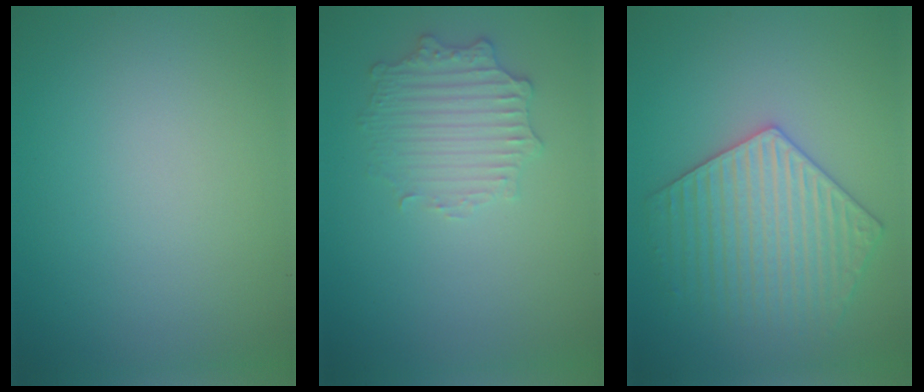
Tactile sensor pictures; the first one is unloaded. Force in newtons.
{"total": 2.6, "press": 2.5, "slide": 0.7}
{"total": 4.7, "press": 4.5, "slide": 1.3}